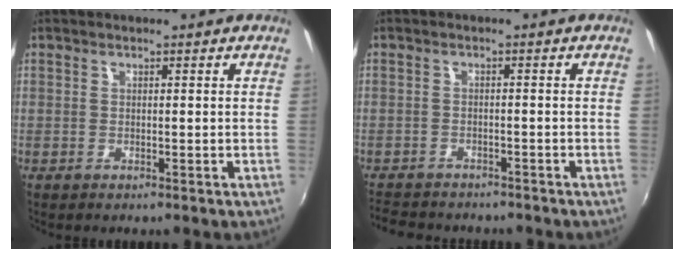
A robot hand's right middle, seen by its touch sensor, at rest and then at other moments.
{"total": 7.9, "force": [-7.1, 2.8, 2.3], "torque": [-0.067, -0.012, -0.111]}